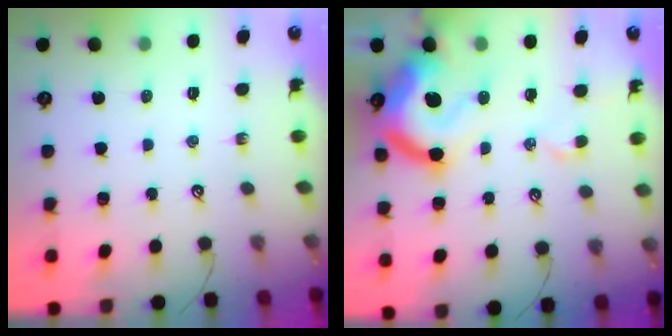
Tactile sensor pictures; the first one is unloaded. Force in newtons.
{"total": 21.4, "press": 21.2, "slide": 3.1}